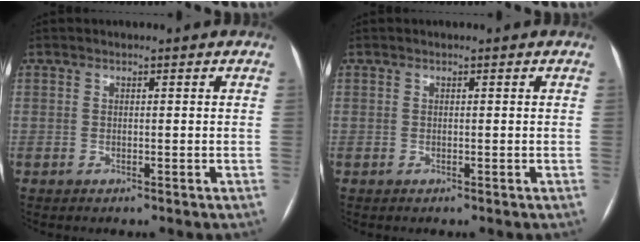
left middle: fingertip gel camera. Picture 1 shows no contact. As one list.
[{"total": 0.0}]